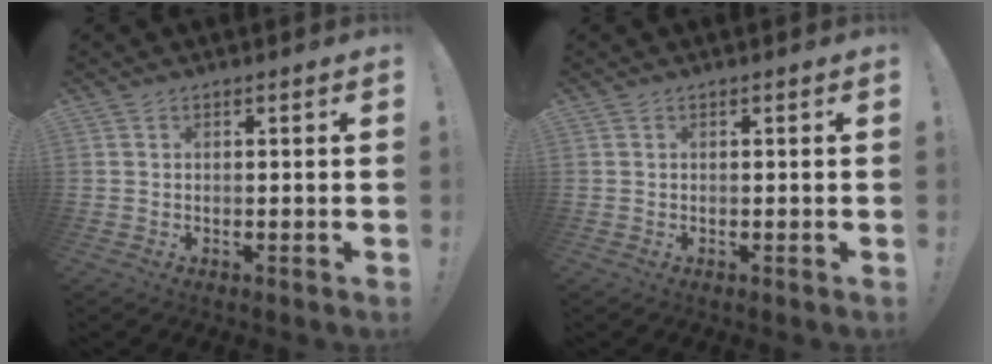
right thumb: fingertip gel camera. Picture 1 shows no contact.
{"total": 0.0}